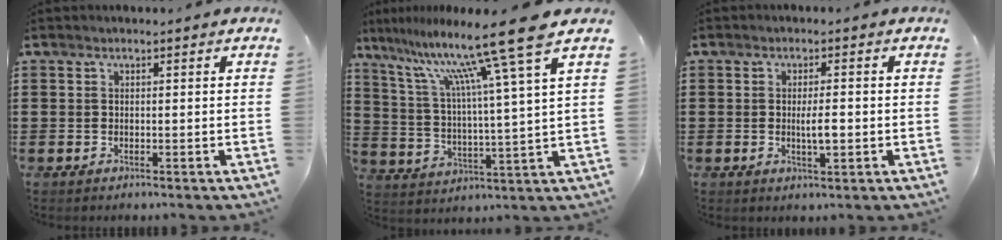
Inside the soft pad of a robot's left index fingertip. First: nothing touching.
{"total": 14.1, "force": [9.9, -0.2, 10.1], "torque": [-0.207, -0.060, 0.148]}
{"total": 3.1, "force": [-0.3, 0.8, 3.0], "torque": [-0.054, 0.001, -0.006]}